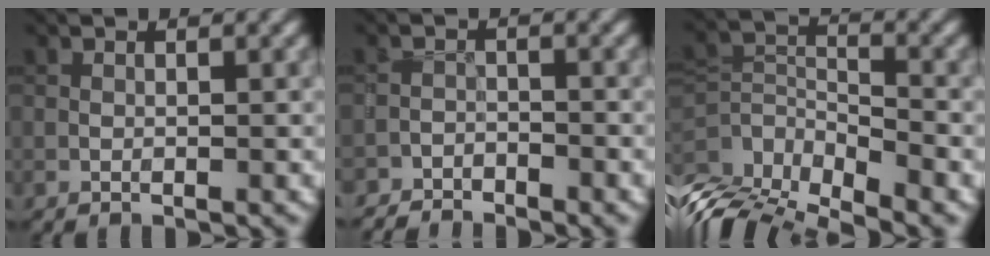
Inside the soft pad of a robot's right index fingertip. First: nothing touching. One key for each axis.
{"total": 3.5, "fx": -3.3, "fy": 1.1, "fz": 0.3, "tx": 0.001, "ty": -0.002, "tz": -0.059}
{"total": 7.3, "fx": -4.5, "fy": 3.1, "fz": 4.7, "tx": -0.097, "ty": -0.014, "tz": -0.084}